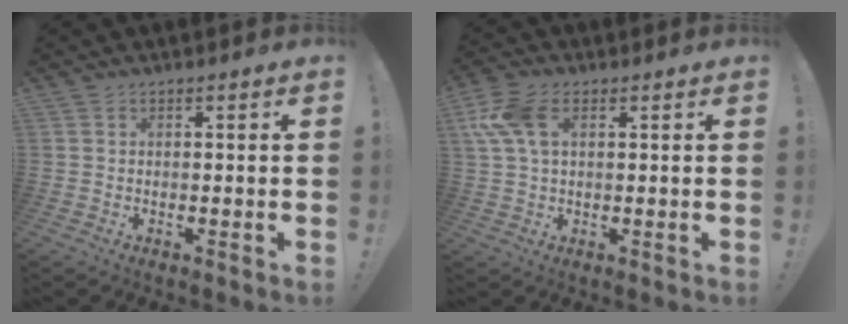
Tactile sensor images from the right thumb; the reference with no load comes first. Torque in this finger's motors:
{"motor_torque": [1.35, 1.48, 1.05, -0.02, 0.09]}